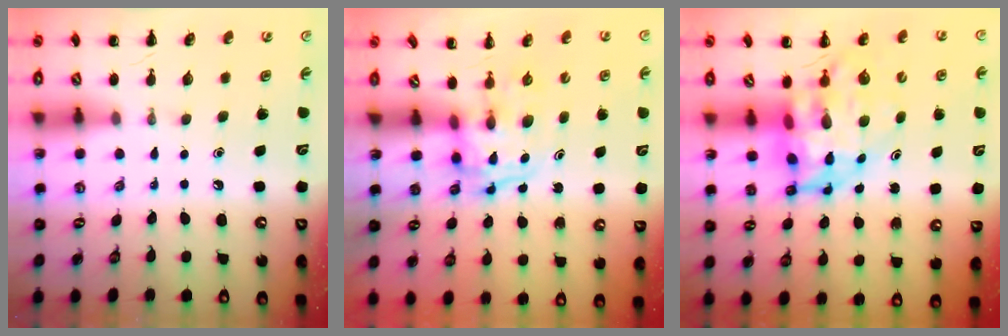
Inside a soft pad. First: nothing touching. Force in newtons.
{"total": 3.2, "press": 3.2, "slide": 0.6}
{"total": 7.8, "press": 7.5, "slide": 2.2}